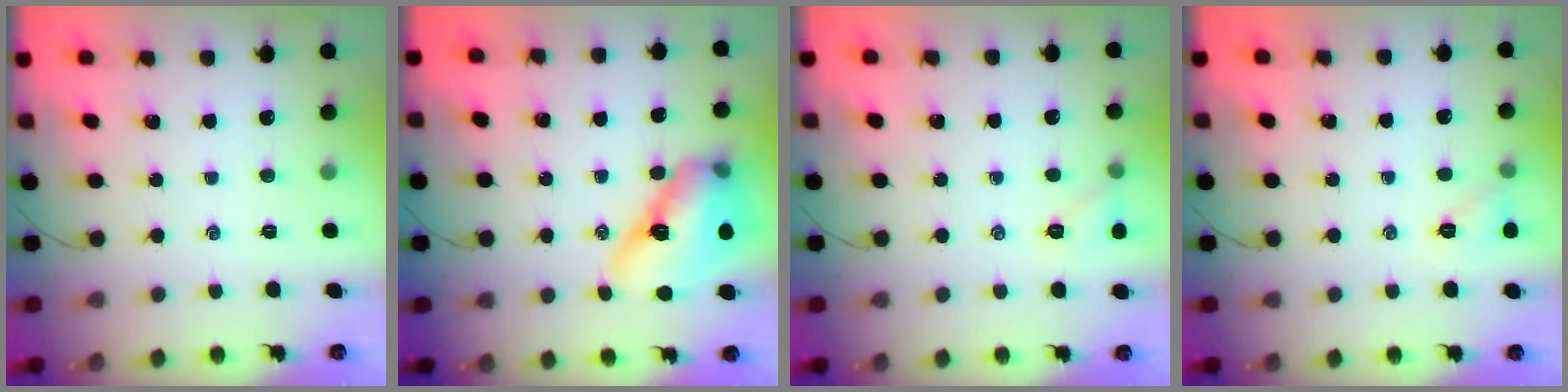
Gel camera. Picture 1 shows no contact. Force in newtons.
{"total": 15.6, "press": 14.9, "slide": 4.4}
{"total": 5.9, "press": 5.7, "slide": 1.5}
{"total": 5.7, "press": 5.4, "slide": 1.6}